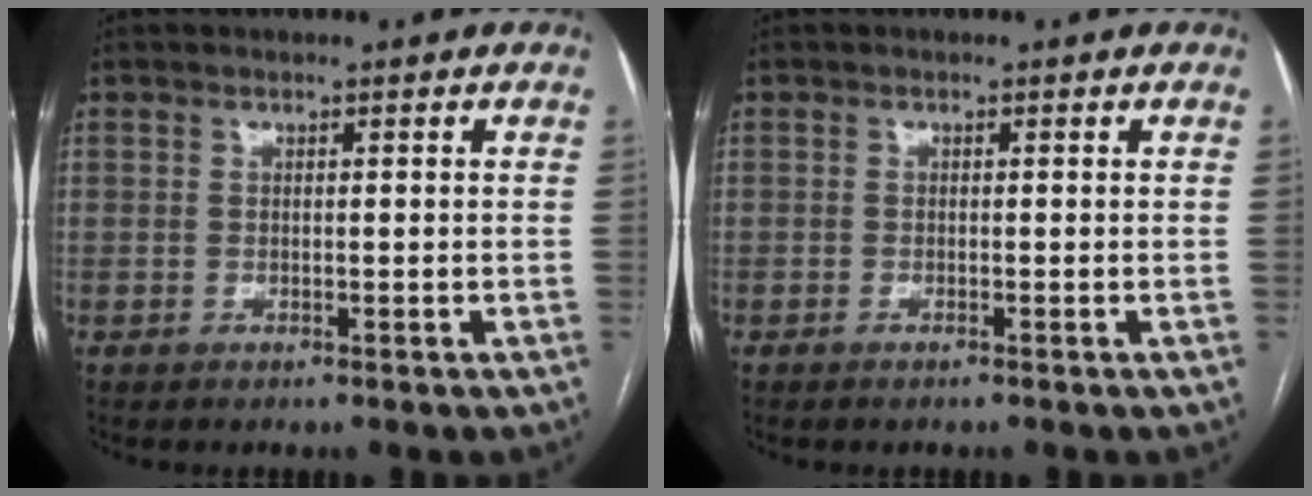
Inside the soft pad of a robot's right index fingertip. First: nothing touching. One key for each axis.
{"total": 0.5, "fx": -0.4, "fy": 0.0, "fz": 0.3, "tx": -0.006, "ty": -0.001, "tz": -0.008}